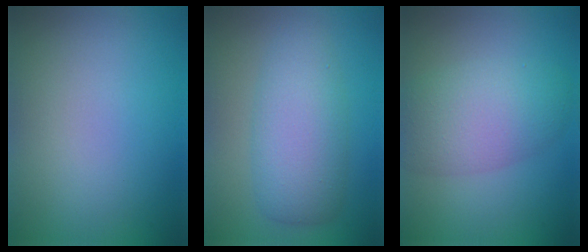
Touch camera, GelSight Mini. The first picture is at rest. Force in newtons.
{"total": 5.2, "press": 5.2, "slide": 0.0}
{"total": 5.6, "press": 5.6, "slide": 0.2}